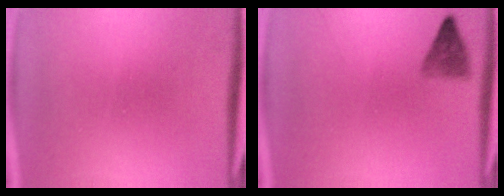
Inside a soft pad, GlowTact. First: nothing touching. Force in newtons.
{"total": 2.0}